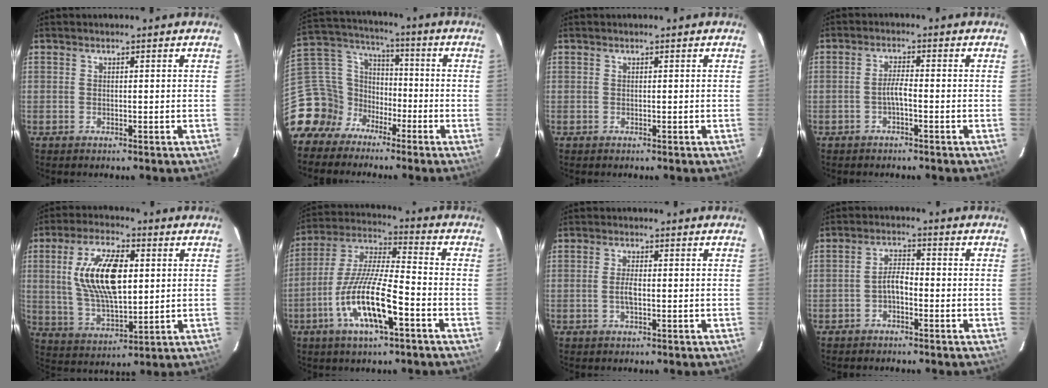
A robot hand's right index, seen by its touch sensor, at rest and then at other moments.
{"total": 12.0, "force": [-7.6, 8.8, 3.0], "torque": [-0.083, 0.045, -0.146]}
{"total": 0.0}
{"total": 2.4, "force": [-1.3, 0.2, 2.1], "torque": [-0.042, 0.005, -0.025]}
{"total": 15.1, "force": [2.8, 6.6, 13.3], "torque": [-0.256, 0.007, 0.059]}
{"total": 15.1, "force": [-6.4, 3.3, 13.3], "torque": [-0.271, -0.013, -0.125]}
{"total": 2.5, "force": [-0.4, 0.6, 2.4], "torque": [-0.047, 0.000, -0.008]}
{"total": 3.2, "force": [-1.8, 1.2, 2.3], "torque": [-0.047, 0.011, -0.034]}